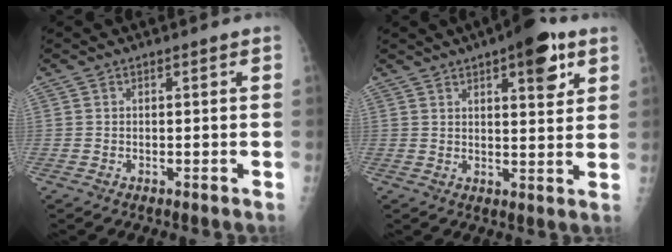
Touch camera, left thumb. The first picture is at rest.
{"total": 10.2, "force": [5.3, 3.6, 7.9], "torque": [-0.084, -0.019, 0.068]}